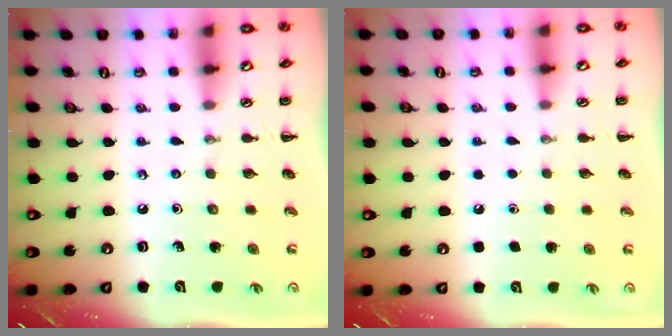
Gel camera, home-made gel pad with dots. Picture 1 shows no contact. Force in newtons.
{"total": 1.5, "press": 1.5, "slide": 0.1}